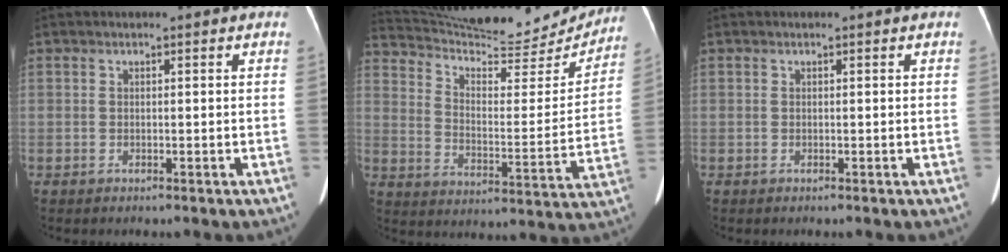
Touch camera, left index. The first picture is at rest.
{"total": 25.2, "force": [23.8, 4.3, 7.1], "torque": [-0.122, -0.045, 0.330]}
{"total": 0.0}